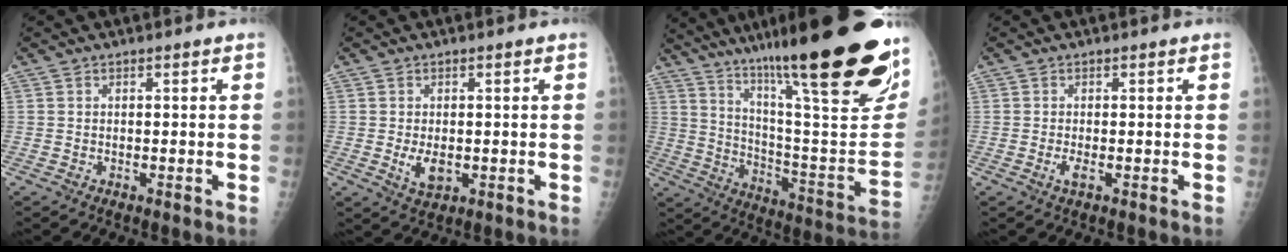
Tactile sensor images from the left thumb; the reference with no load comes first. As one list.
[{"total": 4.1, "force": [-0.4, 2.3, 3.4], "torque": [-0.054, -0.008, 0.001]}, {"total": 35.8, "force": [24.5, 5.5, 25.6], "torque": [-0.308, -0.098, 0.366]}, {"total": 1.5, "force": [-0.3, 0.3, 1.5], "torque": [-0.032, -0.003, -0.006]}]